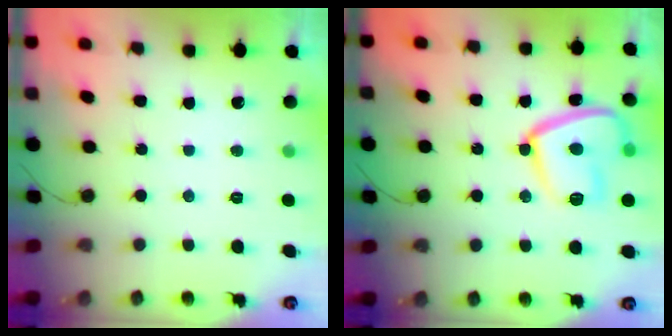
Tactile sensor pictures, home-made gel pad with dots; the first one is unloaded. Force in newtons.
{"total": 14.6, "press": 14.6, "slide": 1.0}